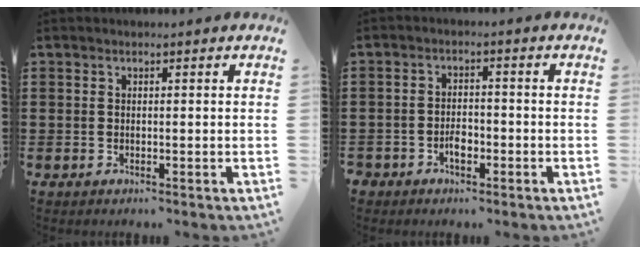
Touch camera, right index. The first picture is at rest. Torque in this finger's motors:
{"motor_torque": [1.22, 0.91, 0.08, 0.03]}